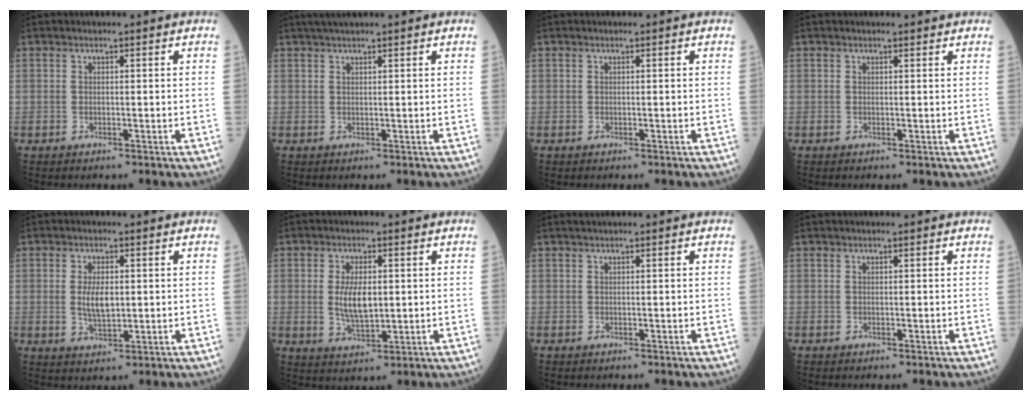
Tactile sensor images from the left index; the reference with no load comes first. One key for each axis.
{"total": 3.2, "fx": 2.7, "fy": 0.0, "fz": 1.8, "tx": -0.026, "ty": 0.024, "tz": 0.049}
{"total": 0.0}
{"total": 1.0, "fx": 1.0, "fy": 0.1, "fz": 0.2, "tx": -0.006, "ty": 0.003, "tz": 0.011}
{"total": 4.4, "fx": 0.3, "fy": 1.8, "fz": 4.0, "tx": -0.083, "ty": -0.002, "tz": 0.011}
{"total": 5.9, "fx": 0.5, "fy": 2.5, "fz": 5.4, "tx": -0.108, "ty": -0.003, "tz": 0.013}
{"total": 1.0, "fx": 0.8, "fy": 0.0, "fz": 0.5, "tx": -0.007, "ty": 0.016, "tz": 0.018}
{"total": 0.0}